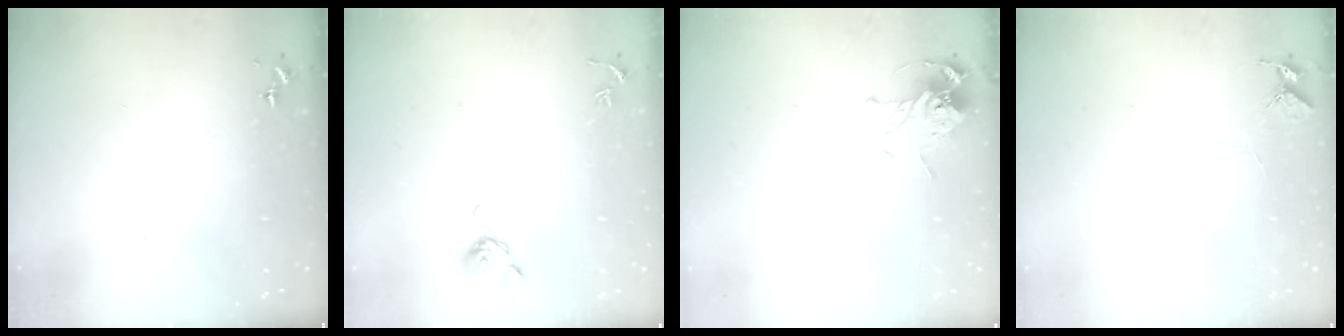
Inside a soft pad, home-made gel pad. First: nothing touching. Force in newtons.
{"total": 7.2, "press": 7.1, "slide": 1.2}
{"total": 7.8, "press": 7.7, "slide": 0.7}
{"total": 5.4, "press": 5.4, "slide": 0.6}